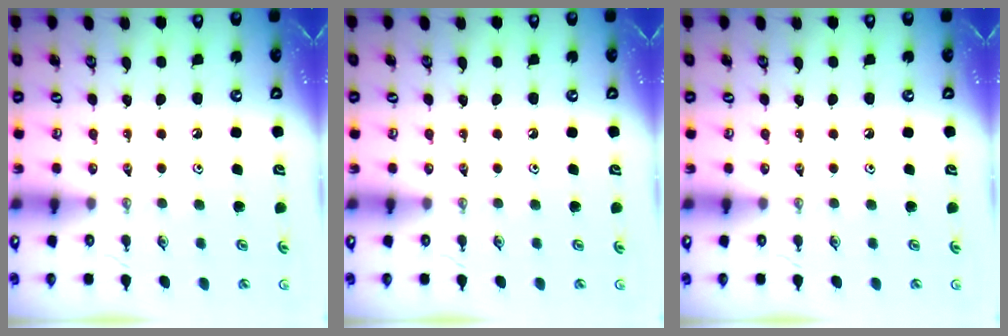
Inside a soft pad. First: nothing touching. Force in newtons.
{"total": 0.0}
{"total": 0.0}